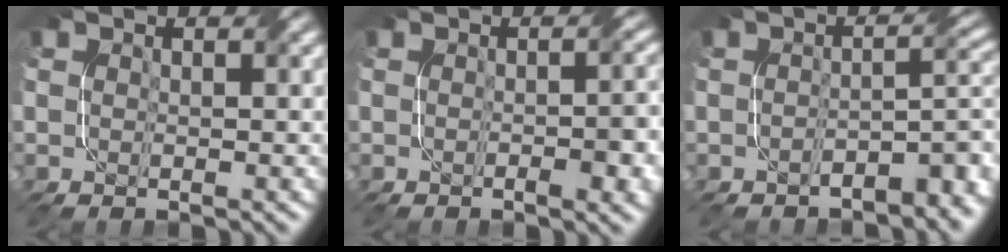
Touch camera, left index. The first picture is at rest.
{"total": 3.2, "force": [-0.8, 0.8, 3.0], "torque": [-0.036, 0.000, -0.010]}
{"total": 4.2, "force": [-2.8, 1.4, 2.8], "torque": [-0.039, 0.004, -0.043]}